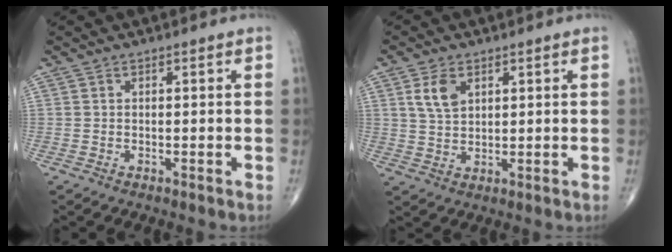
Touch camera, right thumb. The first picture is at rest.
{"total": 5.1, "force": [2.2, 3.0, 3.4], "torque": [-0.059, -0.009, 0.046]}